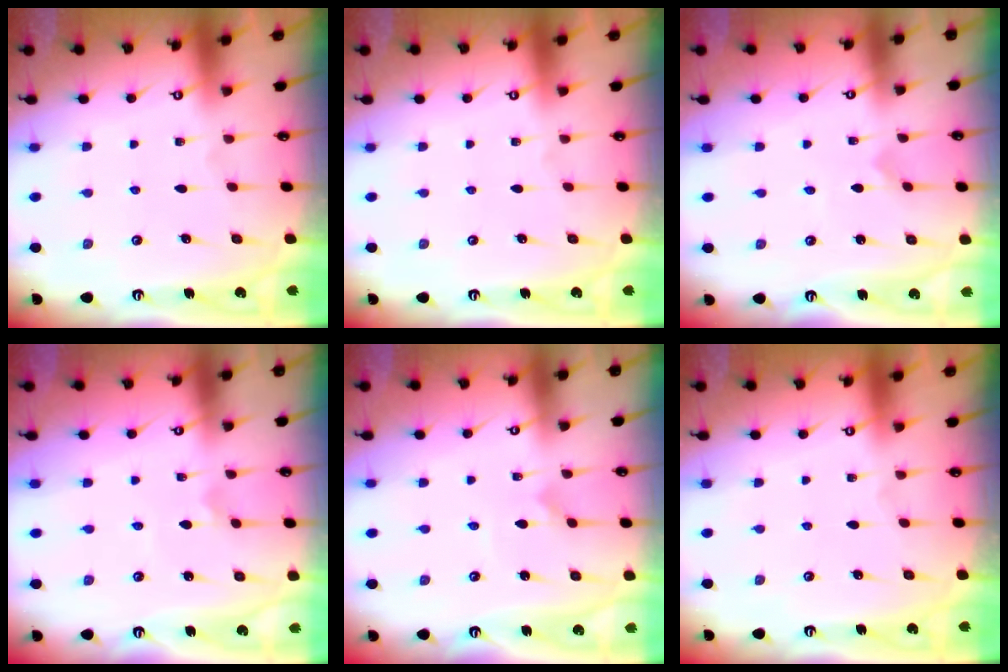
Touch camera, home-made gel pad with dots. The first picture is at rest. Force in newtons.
{"total": 0.0}
{"total": 0.0}
{"total": 2.5, "press": 2.5, "slide": 0.0}
{"total": 1.3, "press": 1.3, "slide": 0.0}
{"total": 0.0}